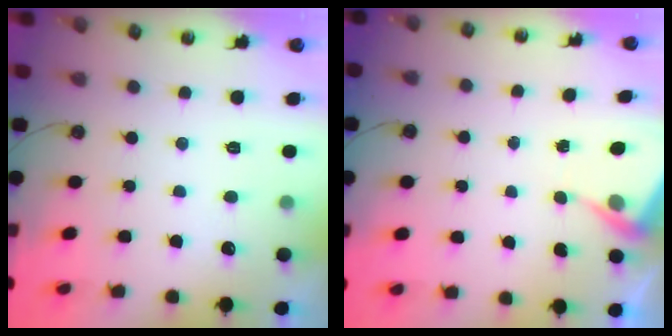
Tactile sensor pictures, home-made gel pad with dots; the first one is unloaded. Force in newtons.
{"total": 4.9, "press": 4.9, "slide": 0.1}